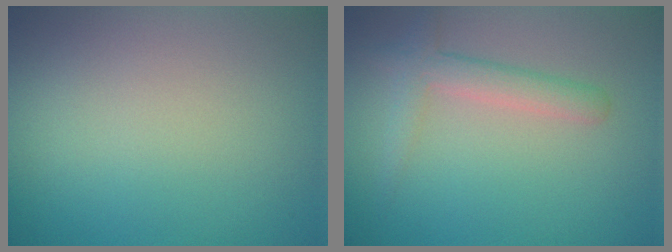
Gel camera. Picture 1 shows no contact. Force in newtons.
{"total": 2.6, "press": 2.6, "slide": 0.2}